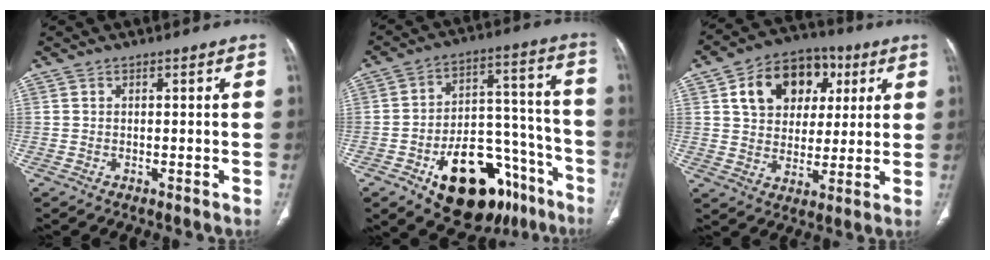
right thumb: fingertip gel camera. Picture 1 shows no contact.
{"total": 23.5, "force": [-12.7, 13.0, 14.9], "torque": [-0.160, 0.092, -0.181]}
{"total": 15.4, "force": [5.4, 11.4, 8.8], "torque": [-0.103, 0.001, 0.086]}